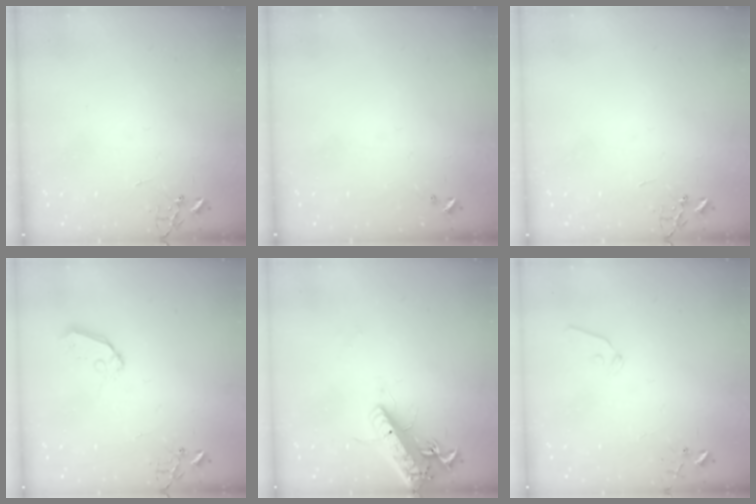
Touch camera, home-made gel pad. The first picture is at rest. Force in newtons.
{"total": 0.0}
{"total": 0.0}
{"total": 6.9, "press": 6.9, "slide": 0.5}
{"total": 17.2, "press": 16.8, "slide": 3.6}
{"total": 7.5, "press": 7.4, "slide": 0.9}